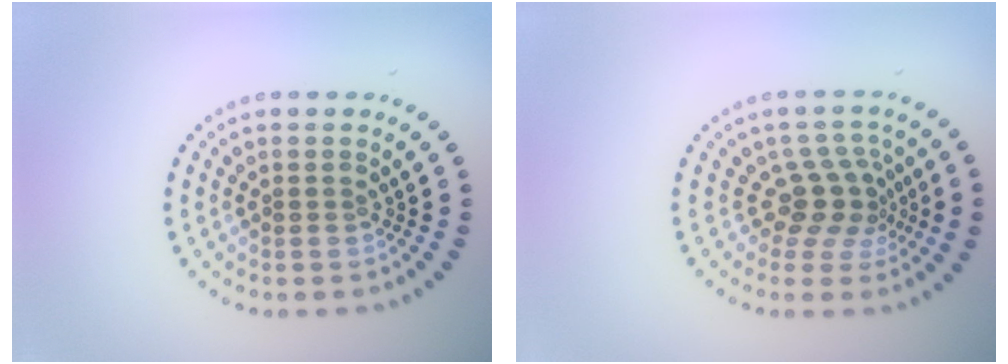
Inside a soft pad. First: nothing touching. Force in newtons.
{"total": 3.3, "press": 2.3, "slide": 2.3}